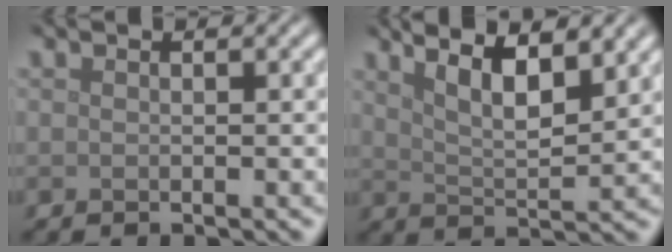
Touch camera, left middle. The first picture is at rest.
{"total": 6.1, "force": [4.1, 1.7, 4.2], "torque": [-0.058, 0.013, 0.054]}